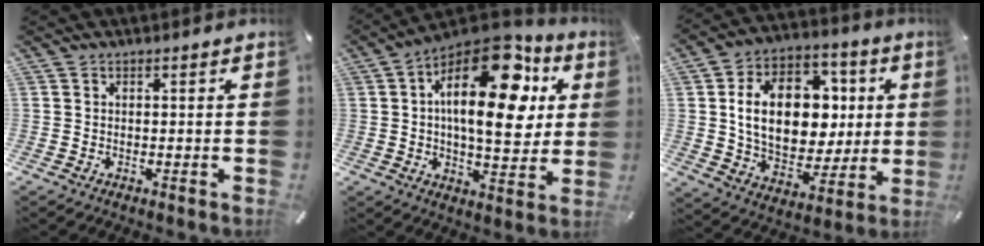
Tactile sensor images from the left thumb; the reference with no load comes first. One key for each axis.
{"total": 22.5, "fx": 8.0, "fy": 11.5, "fz": 17.6, "tx": -0.281, "ty": -0.043, "tz": 0.127}
{"total": 18.6, "fx": 2.6, "fy": 13.6, "fz": 12.4, "tx": -0.210, "ty": 0.001, "tz": 0.054}